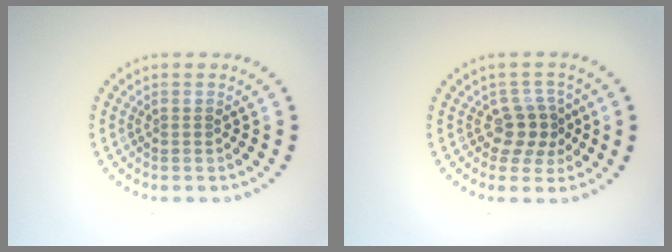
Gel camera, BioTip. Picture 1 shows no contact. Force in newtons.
{"total": 2.6, "press": 2.2, "slide": 1.4}